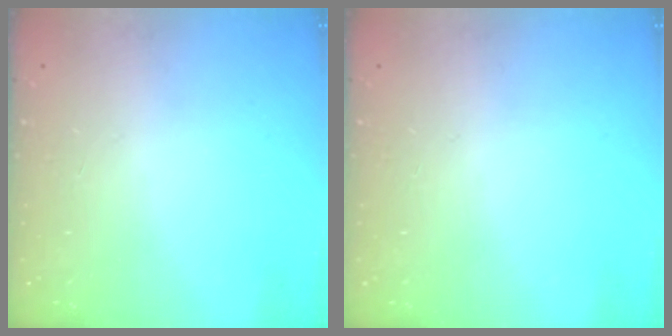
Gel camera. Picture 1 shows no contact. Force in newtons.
{"total": 0.0}